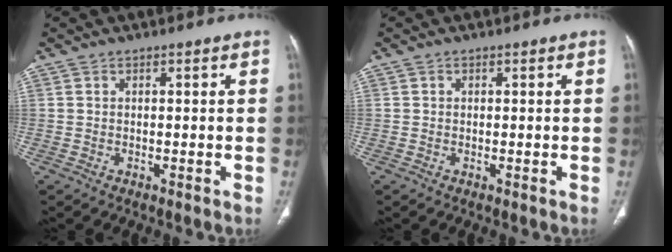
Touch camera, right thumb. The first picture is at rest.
{"total": 0.0}